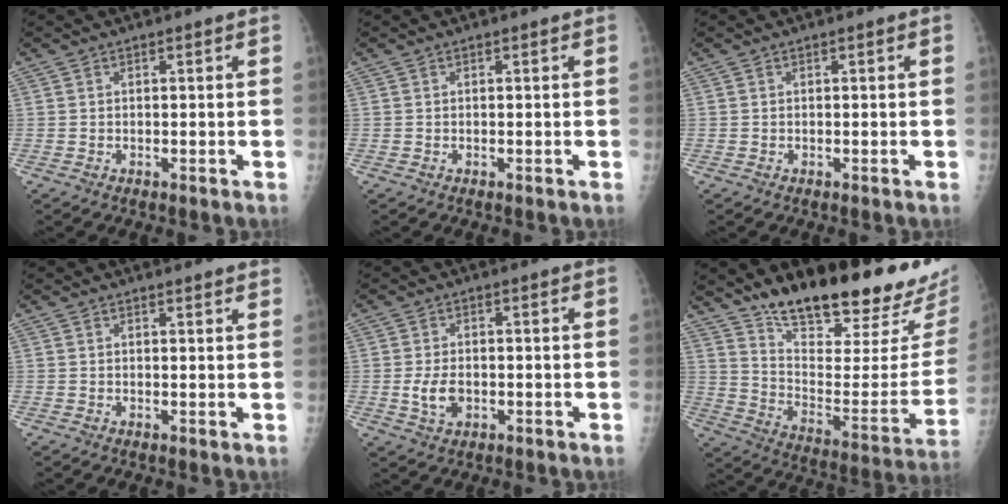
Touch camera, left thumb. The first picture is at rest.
{"total": 0.0}
{"total": 0.0}
{"total": 2.3, "force": [2.2, 0.3, 0.5], "torque": [-0.003, -0.010, 0.020]}
{"total": 4.3, "force": [-0.6, 2.7, 3.2], "torque": [-0.059, -0.003, -0.007]}
{"total": 28.0, "force": [21.7, 7.1, 16.1], "torque": [-0.213, -0.115, 0.319]}